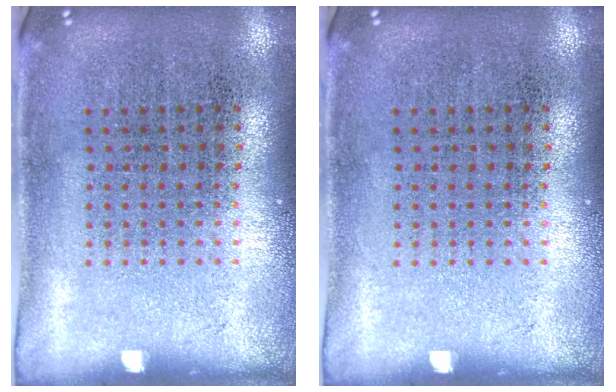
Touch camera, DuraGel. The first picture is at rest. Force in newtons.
{"total": 0.0}